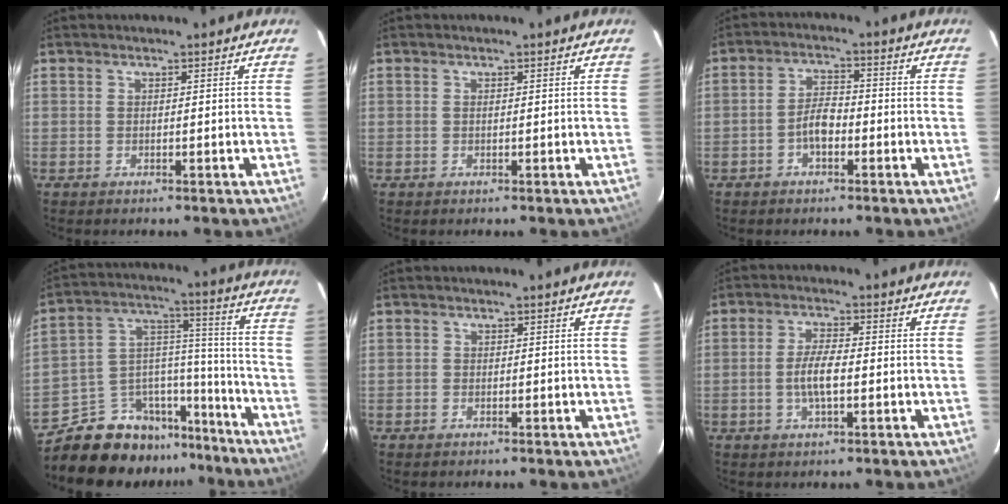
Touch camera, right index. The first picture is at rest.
{"total": 0.0}
{"total": 3.9, "force": [-2.0, 1.6, 3.0], "torque": [-0.062, 0.010, -0.038]}
{"total": 14.8, "force": [-12.3, 7.5, 3.3], "torque": [-0.057, 0.073, -0.189]}
{"total": 0.9, "force": [-0.5, 0.7, 0.0], "torque": [-0.001, 0.002, -0.011]}
{"total": 5.0, "force": [-1.1, 1.1, 4.7], "torque": [-0.097, 0.002, -0.022]}